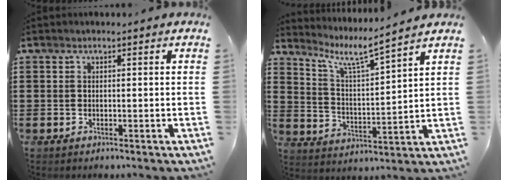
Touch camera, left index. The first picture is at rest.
{"total": 7.0, "force": [5.6, 0.5, 4.2], "torque": [-0.105, -0.032, 0.093]}